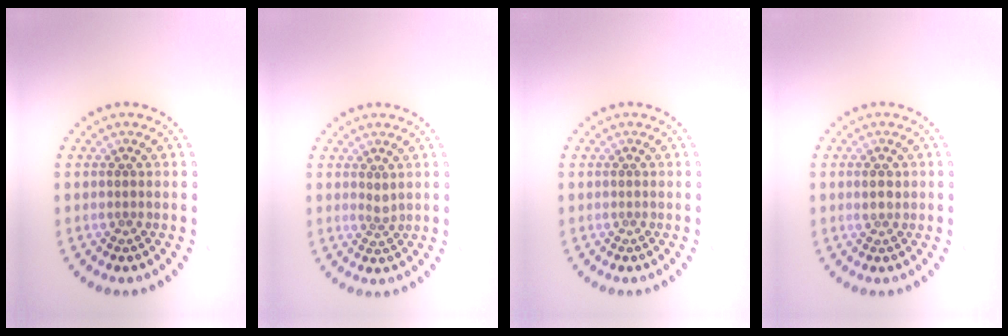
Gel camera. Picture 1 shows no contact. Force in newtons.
{"total": 0.9, "press": 0.6, "slide": 0.7}
{"total": 0.0}
{"total": 1.2, "press": 1.1, "slide": 0.3}